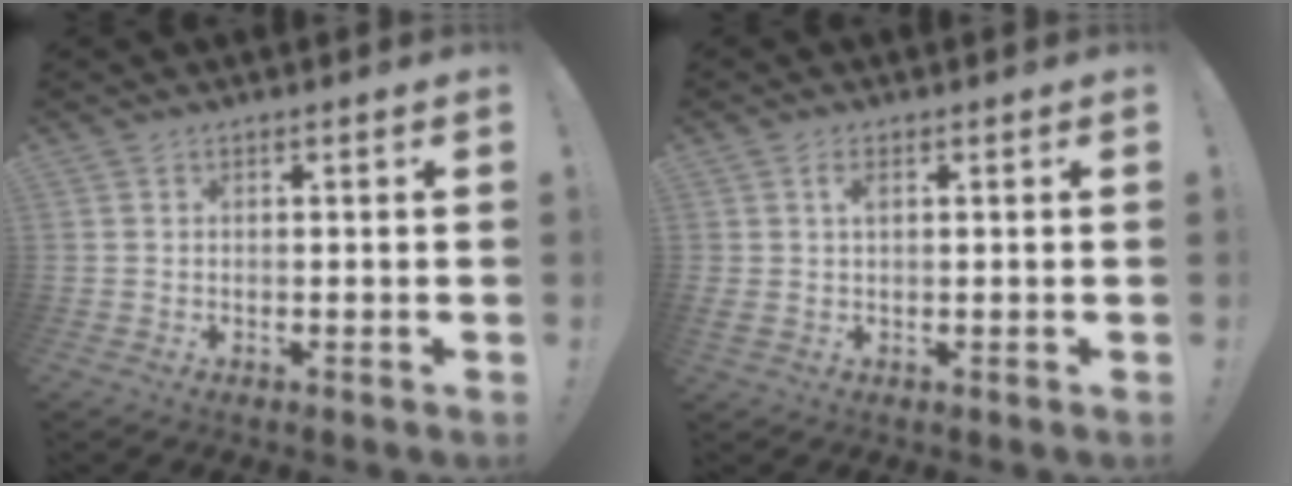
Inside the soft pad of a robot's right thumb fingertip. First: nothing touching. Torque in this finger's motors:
{"motor_torque": [0.21, 0.03, 0.43, 0.39, 0.29]}